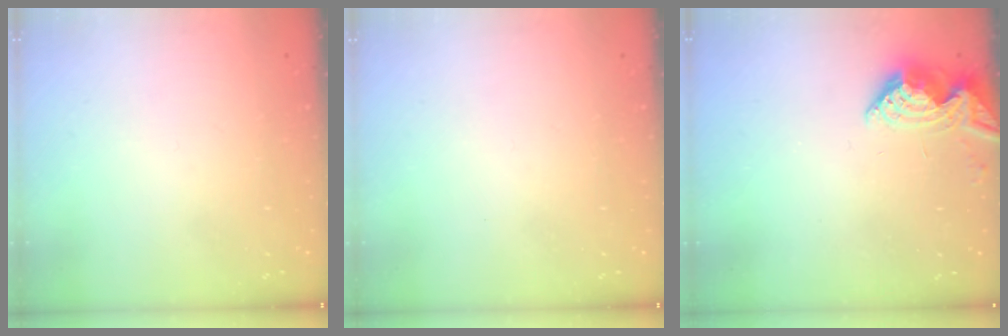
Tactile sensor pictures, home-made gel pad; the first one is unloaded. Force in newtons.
{"total": 0.0}
{"total": 8.1, "press": 8.1, "slide": 0.6}